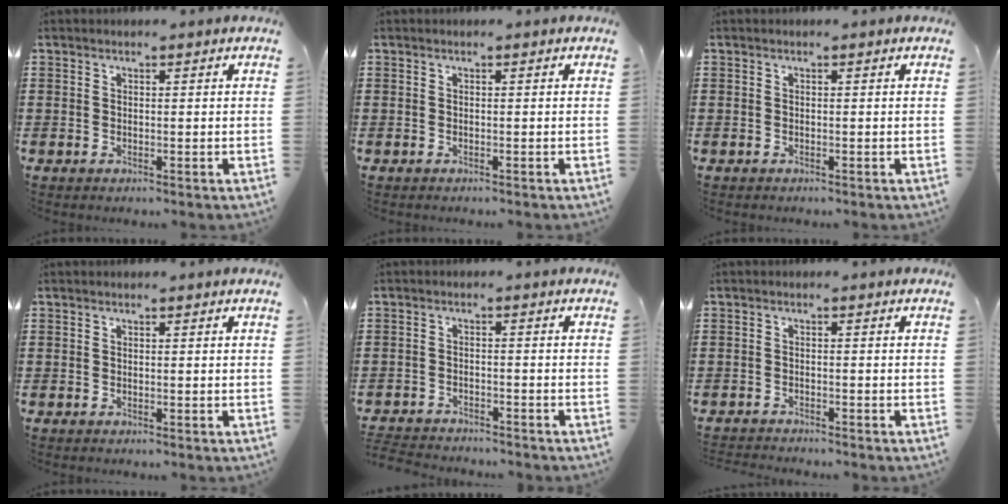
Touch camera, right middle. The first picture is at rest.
{"total": 0.0}
{"total": 0.0}
{"total": 0.0}
{"total": 2.8, "force": [-2.8, 0.2, -0.1], "torque": [-0.004, -0.004, -0.060]}
{"total": 1.3, "force": [-1.3, 0.0, 0.0], "torque": [-0.003, 0.002, -0.026]}